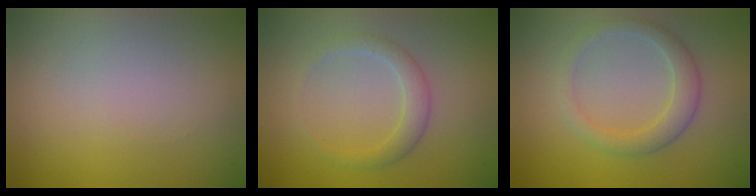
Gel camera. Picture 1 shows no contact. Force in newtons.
{"total": 1.9, "press": 1.9, "slide": 0.1}
{"total": 2.7, "press": 2.7, "slide": 0.1}